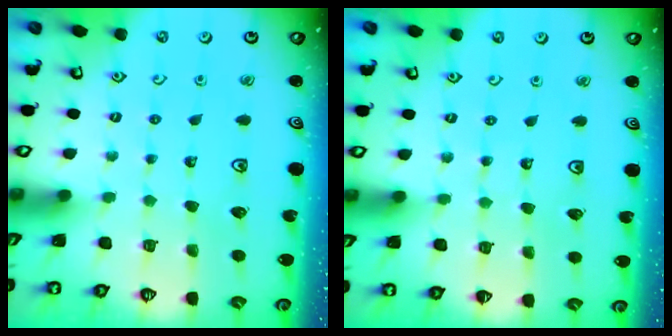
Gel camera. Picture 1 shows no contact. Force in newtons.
{"total": 2.1, "press": 2.1, "slide": 0.2}